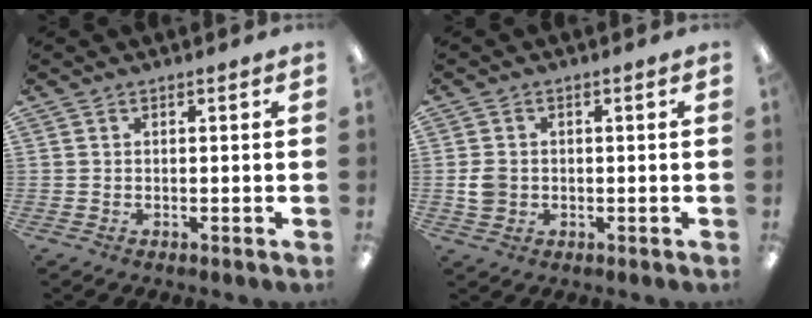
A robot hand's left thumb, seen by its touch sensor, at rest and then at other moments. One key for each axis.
{"total": 3.8, "fx": -0.2, "fy": 3.3, "fz": 1.8, "tx": -0.023, "ty": 0.005, "tz": -0.003}